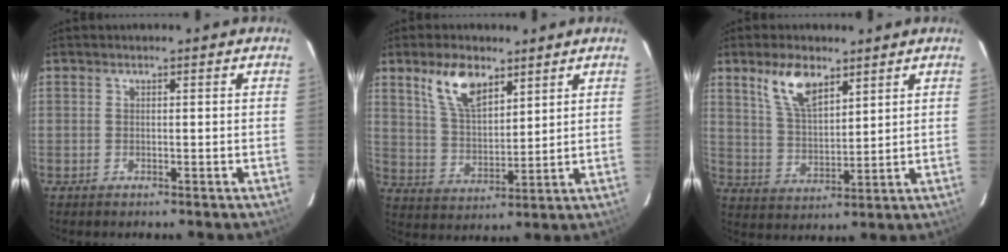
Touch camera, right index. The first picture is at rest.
{"total": 9.9, "force": [6.0, 4.7, 6.2], "torque": [-0.115, 0.010, 0.123]}
{"total": 9.1, "force": [5.6, 4.0, 5.8], "torque": [-0.109, 0.009, 0.116]}